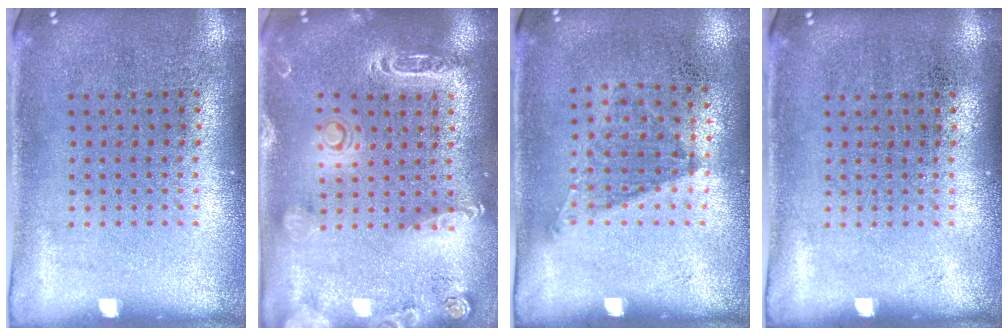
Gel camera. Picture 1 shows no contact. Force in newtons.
{"total": 2.0, "press": 1.9, "slide": 0.6}
{"total": 1.1, "press": 0.8, "slide": 0.8}
{"total": 0.0}